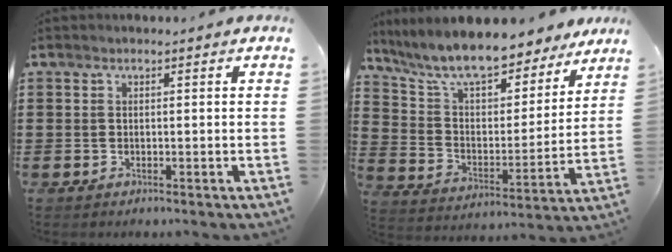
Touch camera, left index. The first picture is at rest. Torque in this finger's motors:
{"motor_torque": [2.14, 0.00, 1.05, 0.21]}